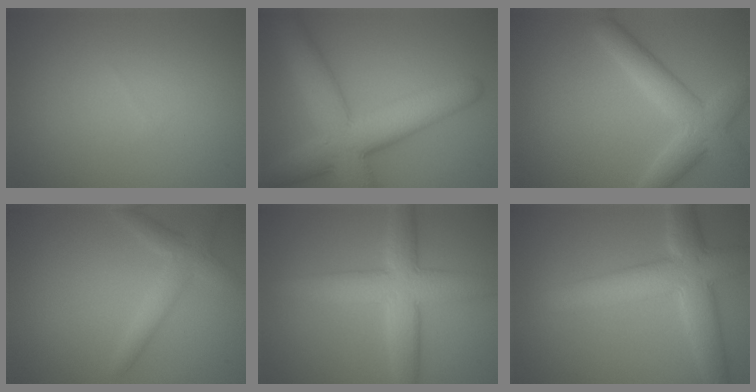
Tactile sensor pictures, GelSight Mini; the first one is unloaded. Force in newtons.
{"total": 9.0, "press": 9.0, "slide": 0.2}
{"total": 5.1, "press": 5.1, "slide": 0.2}
{"total": 2.8, "press": 2.8, "slide": 0.1}
{"total": 6.7, "press": 6.6, "slide": 0.4}
{"total": 7.0, "press": 7.0, "slide": 0.4}